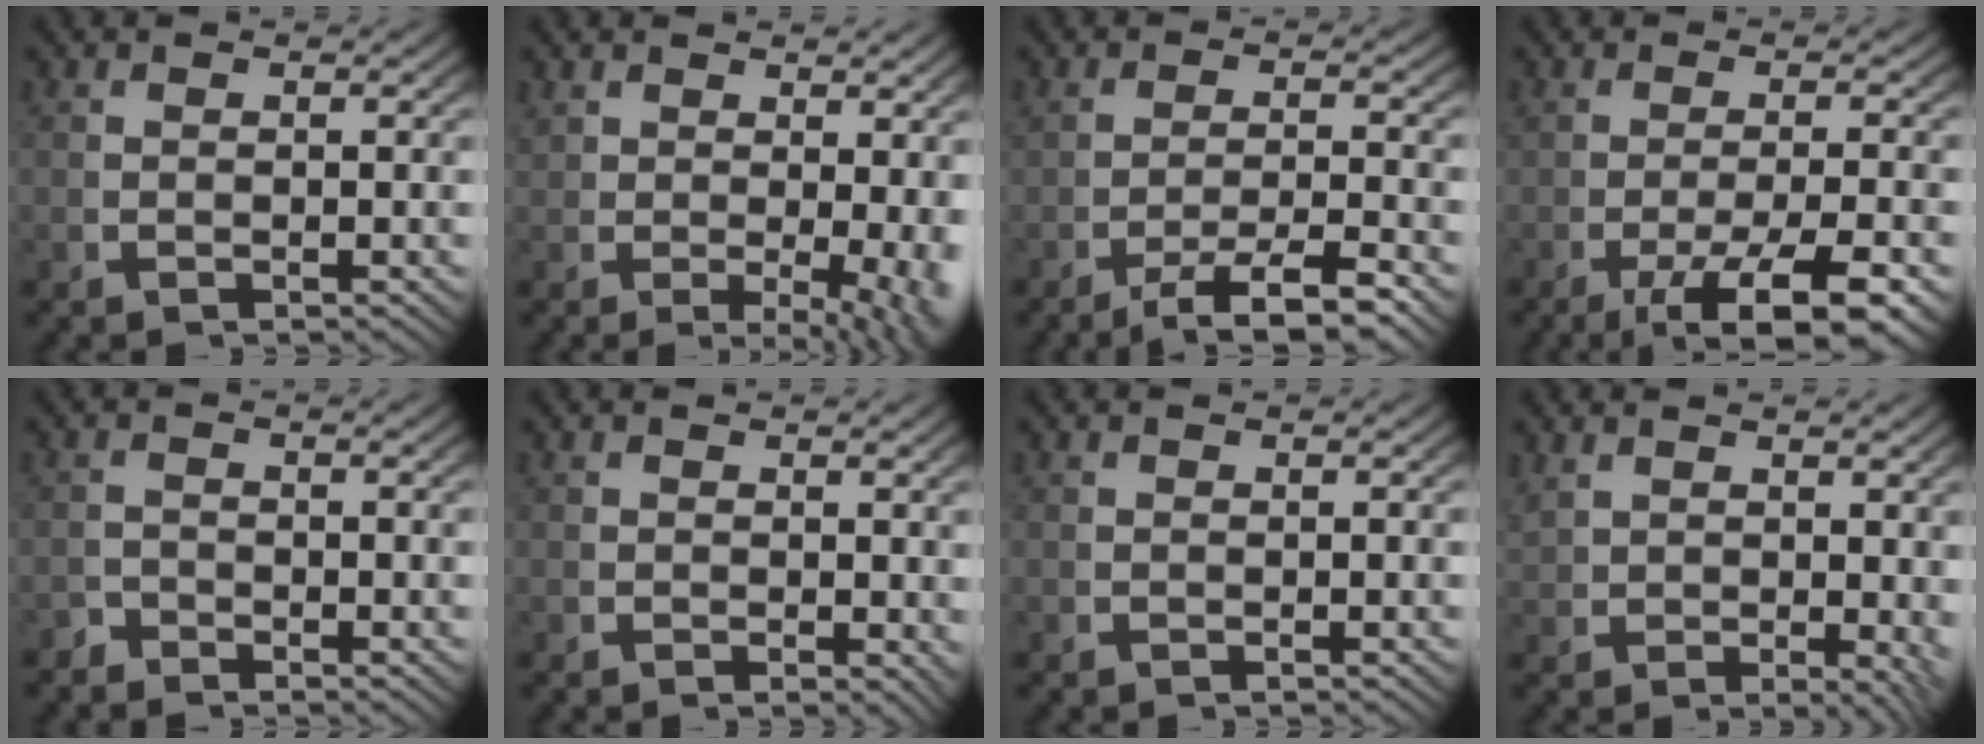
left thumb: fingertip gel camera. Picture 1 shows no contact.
{"total": 4.1, "force": [0.0, 1.7, 3.7], "torque": [-0.051, -0.024, 0.014]}
{"total": 4.5, "force": [-2.8, 1.5, 3.2], "torque": [-0.051, -0.010, -0.039]}
{"total": 6.8, "force": [-3.6, 2.5, 5.2], "torque": [-0.095, -0.021, -0.045]}
{"total": 1.5, "force": [-1.4, 0.2, -0.3], "torque": [0.013, -0.007, -0.030]}
{"total": 1.1, "force": [0.5, 0.5, 0.9], "torque": [-0.006, -0.005, 0.010]}
{"total": 0.0}
{"total": 2.5, "force": [1.3, 0.8, 1.9], "torque": [-0.025, -0.008, 0.039]}